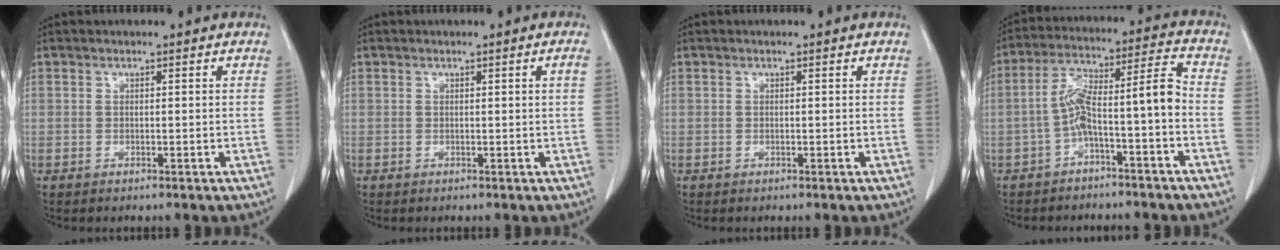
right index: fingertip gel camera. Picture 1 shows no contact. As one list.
[{"total": 0.8, "force": [0.1, -0.3, 0.7], "torque": [-0.011, 0.000, 0.003]}, {"total": 0.0}, {"total": 9.3, "force": [-3.1, 0.7, 8.7], "torque": [-0.154, 0.048, -0.052]}]